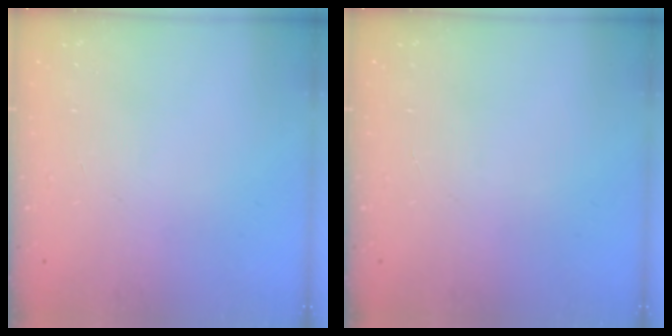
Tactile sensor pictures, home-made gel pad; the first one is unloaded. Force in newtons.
{"total": 0.0}